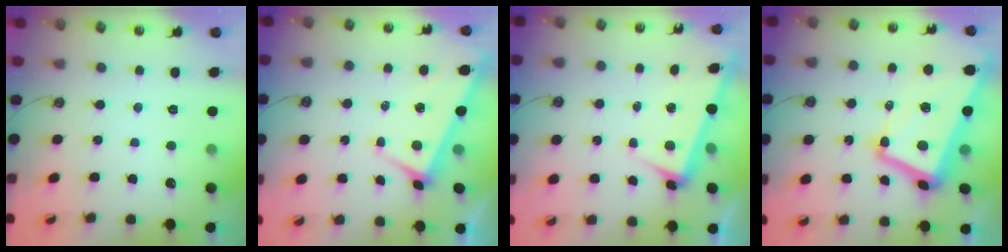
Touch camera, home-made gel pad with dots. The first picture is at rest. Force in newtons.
{"total": 3.8, "press": 3.8, "slide": 0.2}
{"total": 3.1, "press": 2.9, "slide": 1.0}
{"total": 16.2, "press": 16.1, "slide": 1.9}